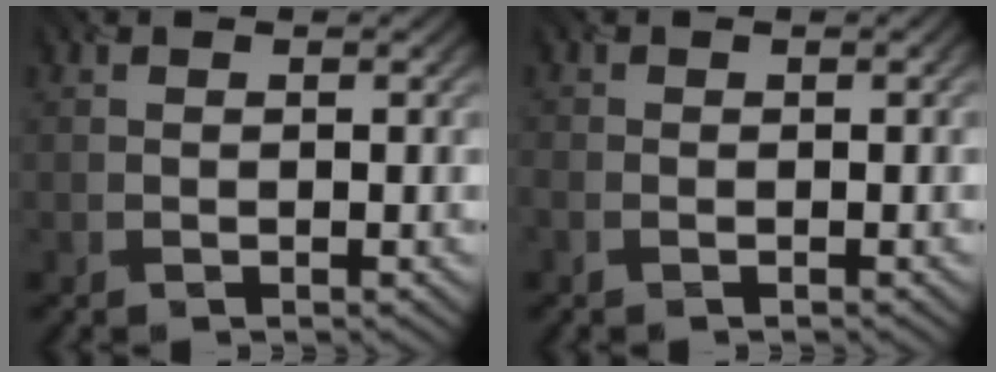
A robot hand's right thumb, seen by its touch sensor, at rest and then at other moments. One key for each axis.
{"total": 1.1, "fx": -0.5, "fy": 0.4, "fz": 0.9, "tx": -0.021, "ty": -0.004, "tz": -0.009}